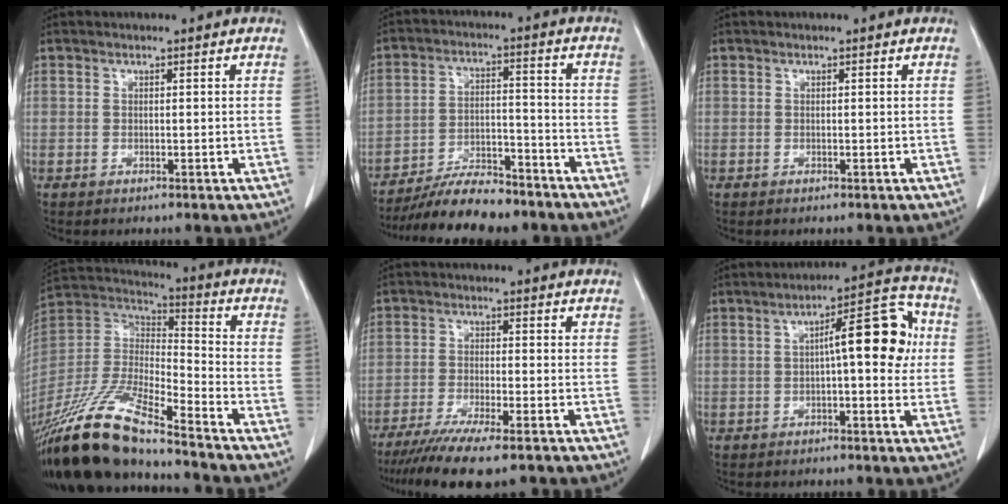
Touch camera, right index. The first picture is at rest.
{"total": 11.7, "force": [-10.3, 2.8, 4.9], "torque": [-0.079, 0.004, -0.172]}
{"total": 0.0}
{"total": 19.2, "force": [-15.4, 2.2, 11.3], "torque": [-0.250, -0.024, -0.298]}
{"total": 11.1, "force": [-8.6, 1.1, 6.9], "torque": [-0.106, -0.024, -0.137]}
{"total": 9.7, "force": [0.9, 2.0, 9.4], "torque": [-0.133, 0.033, 0.009]}